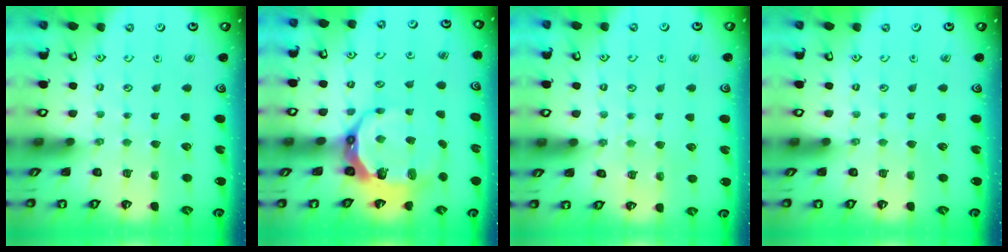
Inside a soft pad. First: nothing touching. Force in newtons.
{"total": 11.3, "press": 10.3, "slide": 4.5}
{"total": 5.9, "press": 5.8, "slide": 0.8}
{"total": 0.0}